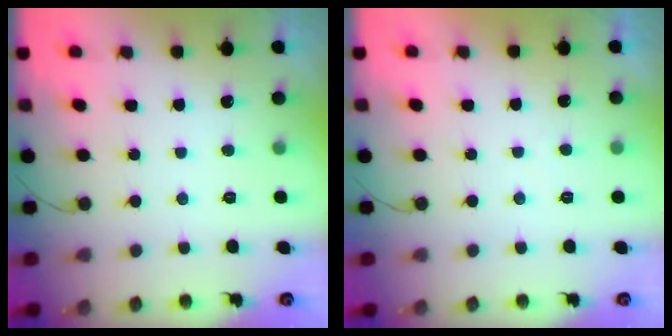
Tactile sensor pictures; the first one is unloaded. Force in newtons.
{"total": 1.1, "press": 1.0, "slide": 0.5}